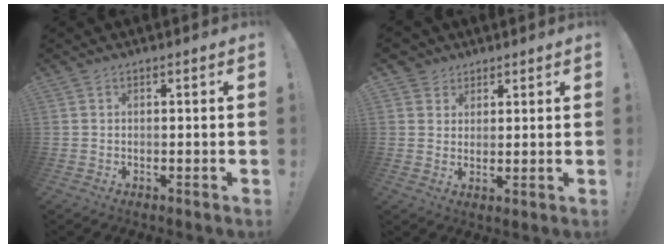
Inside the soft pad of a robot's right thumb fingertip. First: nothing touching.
{"total": 4.0, "force": [2.5, 3.1, 0.1], "torque": [-0.013, -0.010, 0.050]}